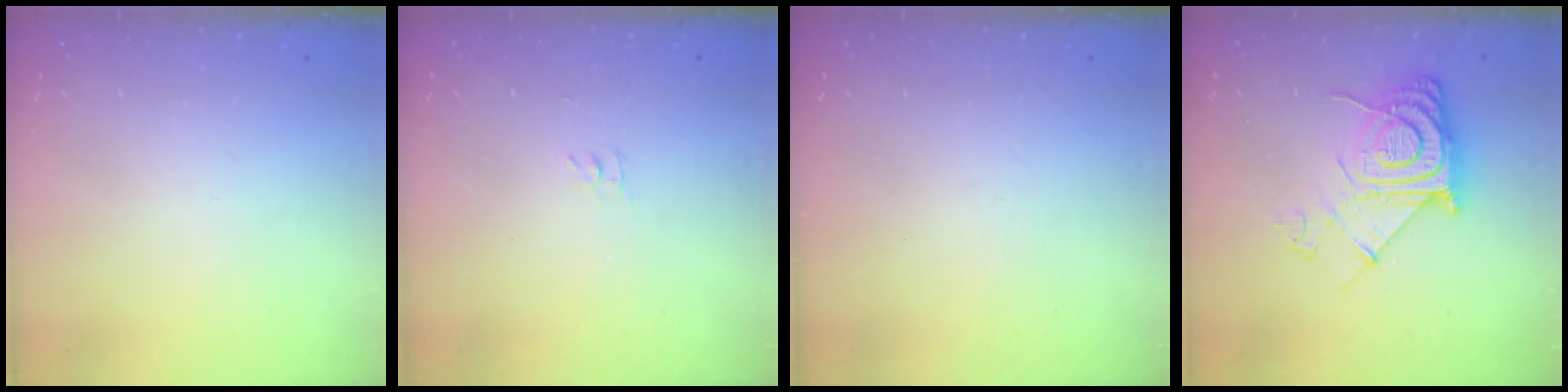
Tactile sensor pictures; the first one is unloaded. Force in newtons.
{"total": 2.8, "press": 2.8, "slide": 0.4}
{"total": 0.0}
{"total": 13.0, "press": 13.0, "slide": 0.8}